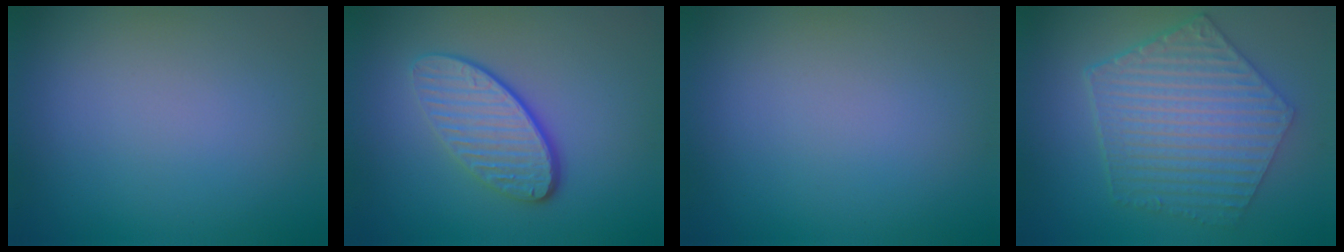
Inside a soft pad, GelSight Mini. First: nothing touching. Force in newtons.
{"total": 4.3, "press": 3.3, "slide": 2.8}
{"total": 0.0}
{"total": 6.8, "press": 5.0, "slide": 4.6}